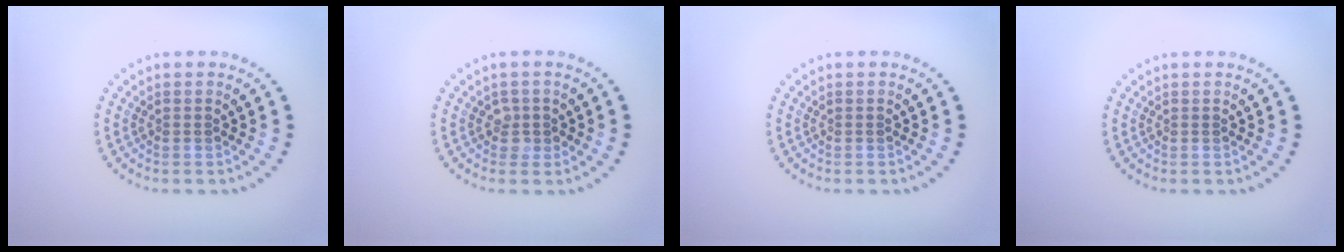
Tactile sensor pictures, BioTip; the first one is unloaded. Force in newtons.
{"total": 1.2, "press": 1.1, "slide": 0.5}
{"total": 0.0}
{"total": 0.0}